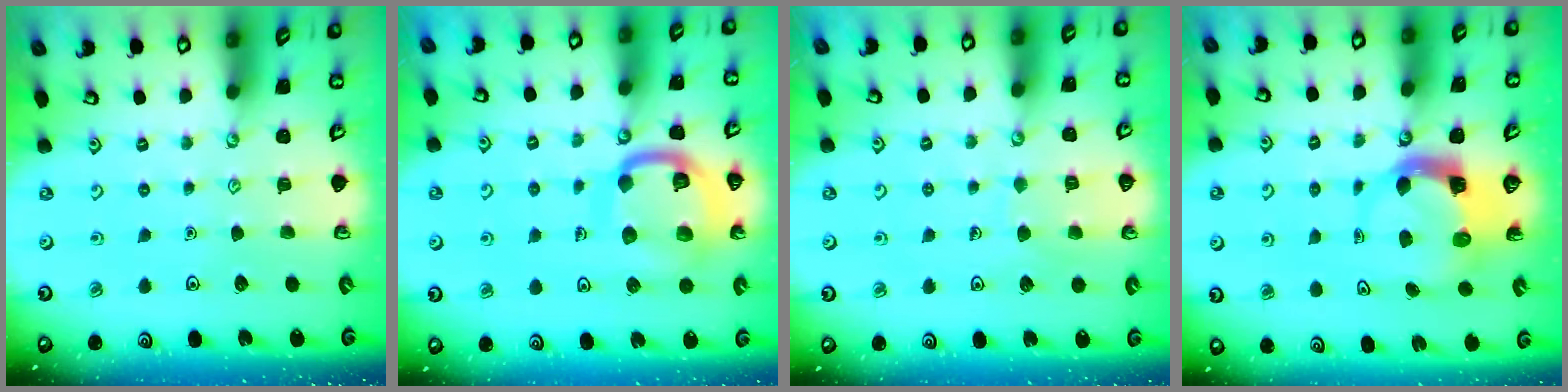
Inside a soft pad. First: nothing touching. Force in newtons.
{"total": 15.6, "press": 15.5, "slide": 1.6}
{"total": 6.8, "press": 6.8, "slide": 0.4}
{"total": 5.1, "press": 5.0, "slide": 0.7}